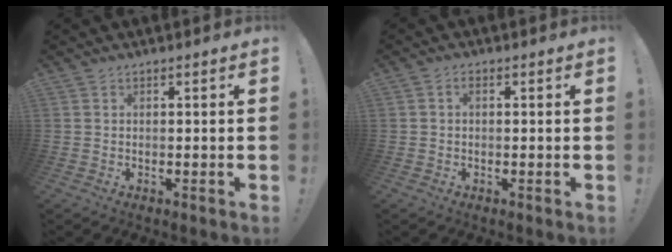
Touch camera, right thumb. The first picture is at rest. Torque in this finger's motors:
{"motor_torque": [-0.25, 0.11, -0.18, 0.12, 0.10]}